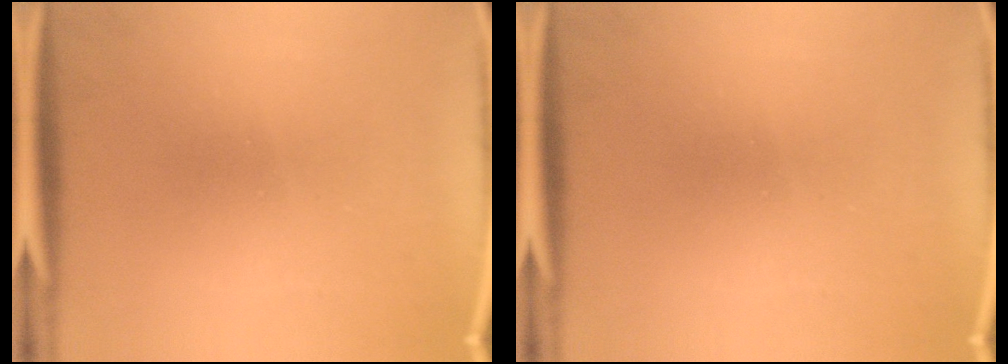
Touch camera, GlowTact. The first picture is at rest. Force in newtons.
{"total": 0.0}